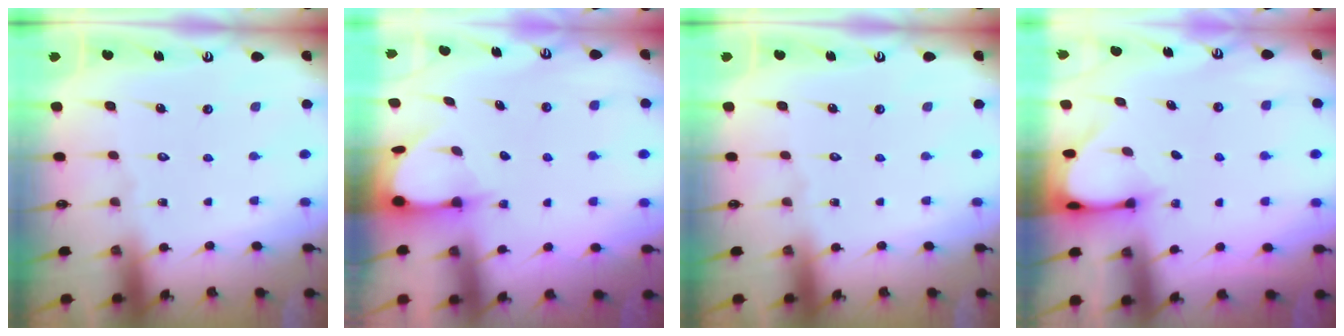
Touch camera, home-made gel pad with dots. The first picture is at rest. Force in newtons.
{"total": 3.6, "press": 3.6, "slide": 0.3}
{"total": 0.0}
{"total": 3.2, "press": 3.2, "slide": 0.2}